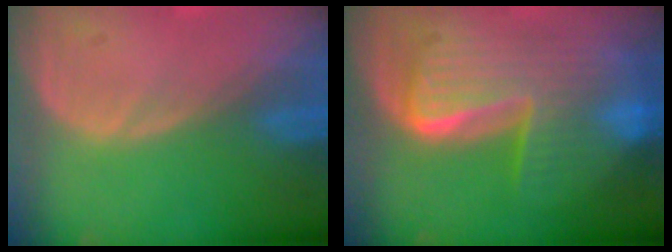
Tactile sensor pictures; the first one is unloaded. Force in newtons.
{"total": 9.9, "press": 9.9, "slide": 0.9}